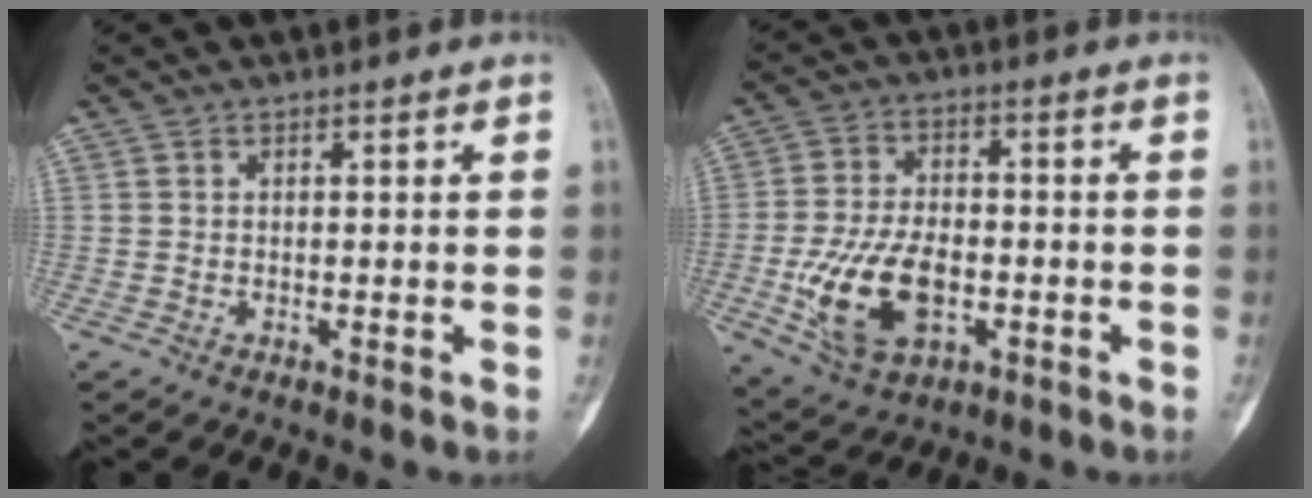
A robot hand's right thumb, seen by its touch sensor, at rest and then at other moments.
{"total": 14.2, "force": [-3.7, 8.5, 10.8], "torque": [-0.193, 0.010, -0.056]}